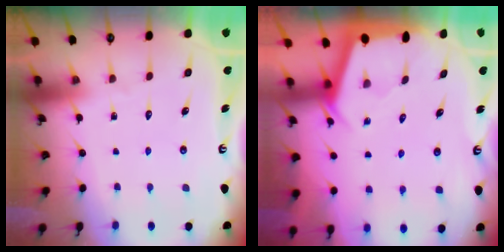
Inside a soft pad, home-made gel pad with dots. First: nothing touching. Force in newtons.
{"total": 2.2, "press": 2.2, "slide": 0.3}